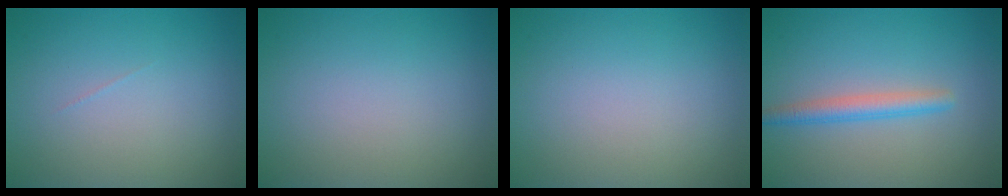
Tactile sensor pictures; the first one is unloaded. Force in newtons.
{"total": 0.0}
{"total": 0.0}
{"total": 2.4, "press": 2.4, "slide": 0.1}